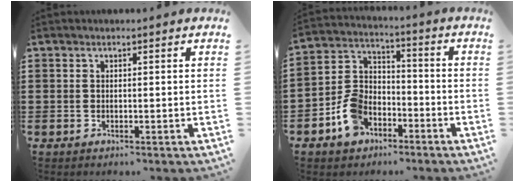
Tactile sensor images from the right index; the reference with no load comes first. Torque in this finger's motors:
{"motor_torque": [1.88, -0.26, 0.69, 0.15]}